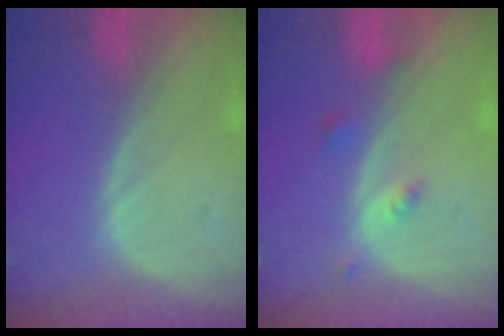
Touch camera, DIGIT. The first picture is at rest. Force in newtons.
{"total": 2.1, "press": 2.1, "slide": 0.2}